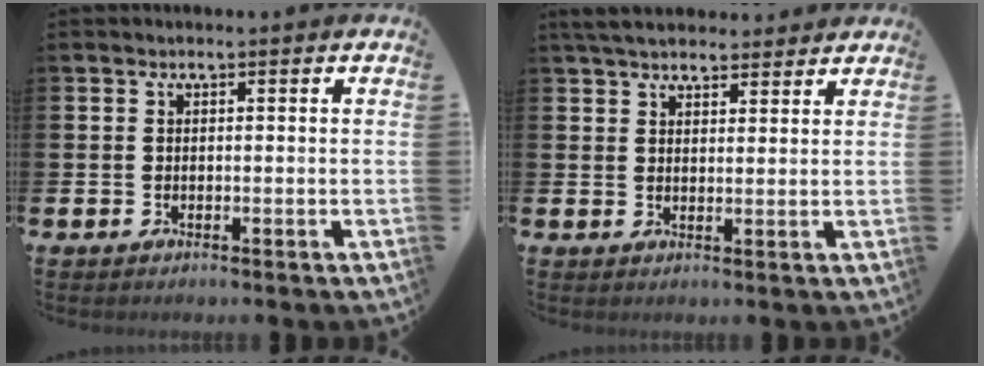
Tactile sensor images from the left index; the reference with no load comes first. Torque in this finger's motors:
{"motor_torque": [0.86, -1.15, -0.02, 0.02]}